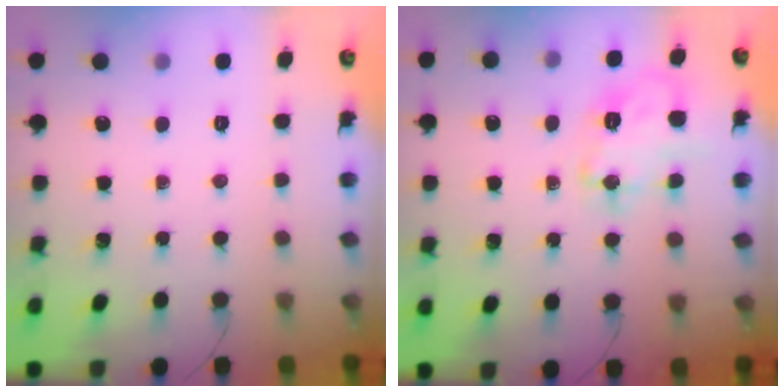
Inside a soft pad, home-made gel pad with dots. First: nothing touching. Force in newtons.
{"total": 13.1, "press": 13.0, "slide": 0.9}